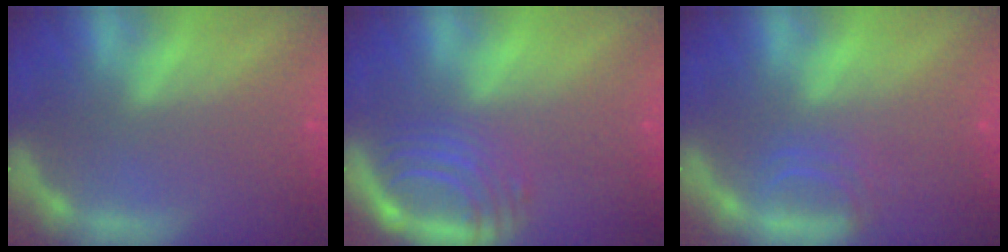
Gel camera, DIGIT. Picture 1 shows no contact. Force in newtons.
{"total": 6.1}
{"total": 2.5}